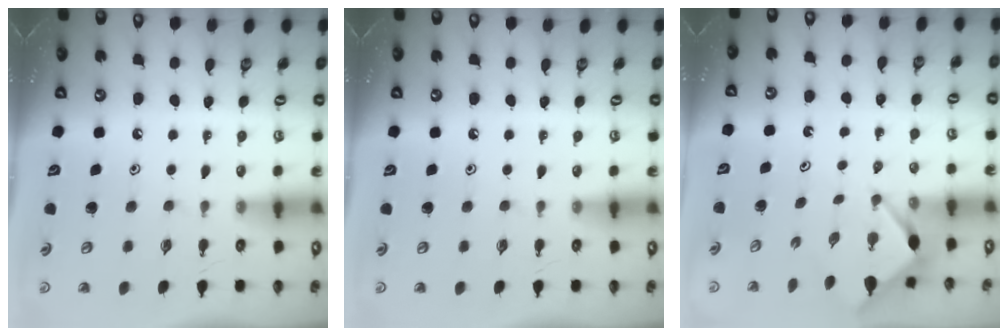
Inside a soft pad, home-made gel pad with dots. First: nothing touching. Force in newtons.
{"total": 0.0}
{"total": 3.6, "press": 3.5, "slide": 0.3}